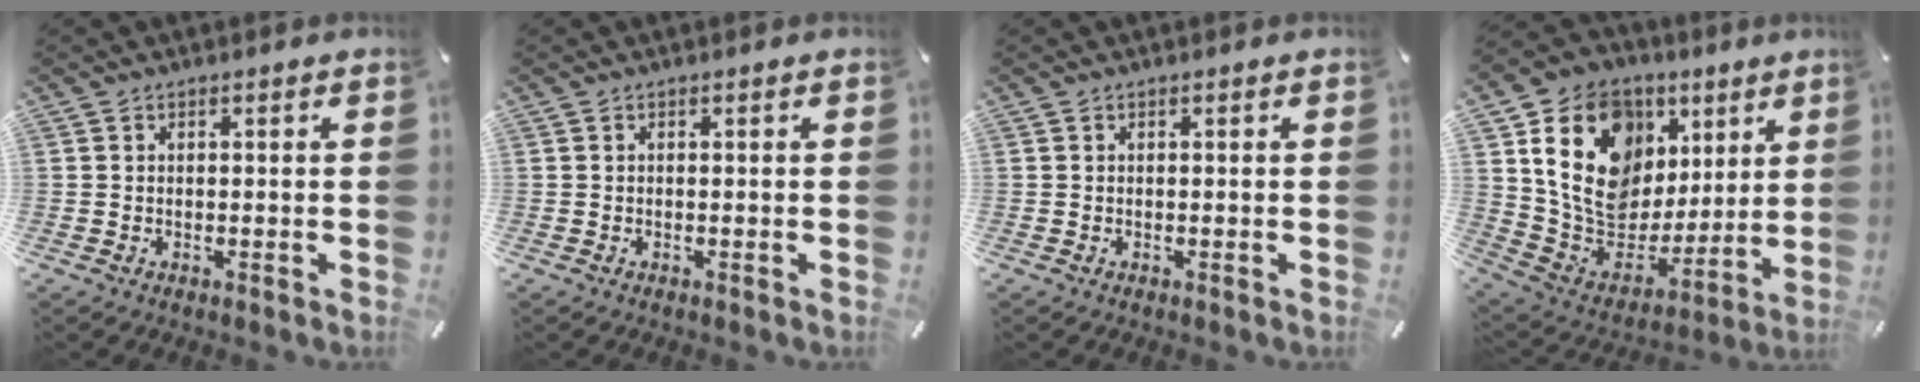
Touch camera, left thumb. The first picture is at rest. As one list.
[{"total": 0.0}, {"total": 0.0}, {"total": 20.6, "force": [7.7, 16.4, 9.9], "torque": [-0.183, -0.032, 0.154]}]